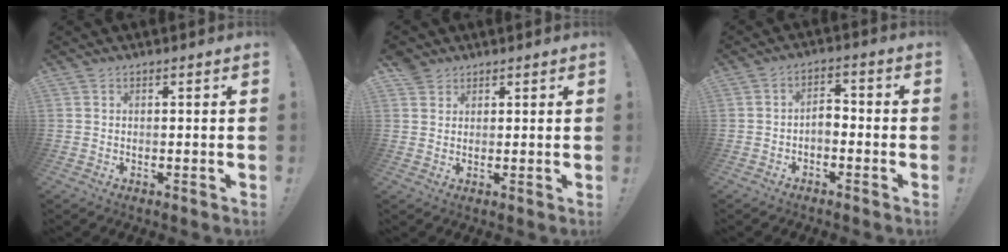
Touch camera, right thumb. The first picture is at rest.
{"total": 3.4, "force": [2.5, 2.4, 0.4], "torque": [-0.007, -0.012, 0.046]}
{"total": 4.4, "force": [-1.5, 2.8, 3.0], "torque": [-0.052, 0.002, -0.032]}